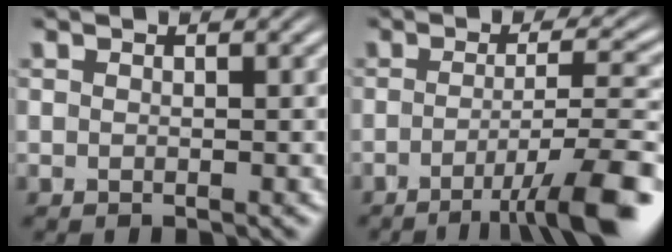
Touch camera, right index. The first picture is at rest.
{"total": 8.0, "force": [-4.5, 1.1, 6.6], "torque": [-0.085, -0.016, -0.059]}